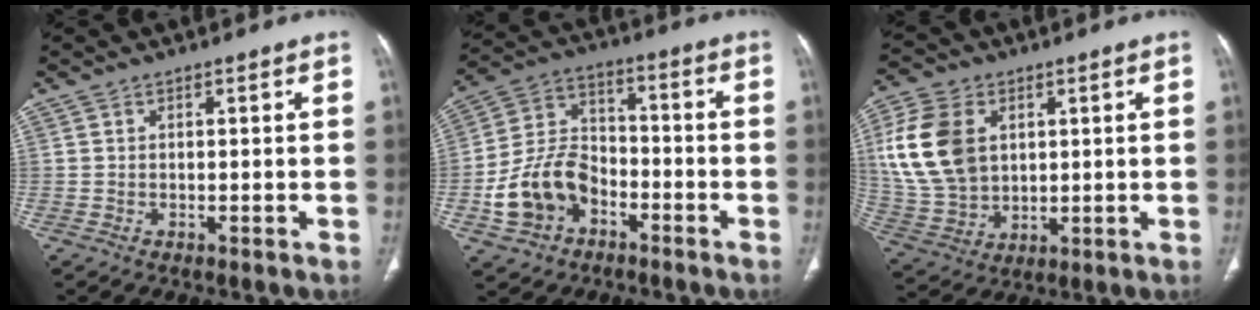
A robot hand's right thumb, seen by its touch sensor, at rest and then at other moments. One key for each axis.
{"total": 13.3, "fx": -5.3, "fy": 9.7, "fz": 7.5, "tx": -0.129, "ty": 0.041, "tz": -0.098}
{"total": 16.2, "fx": 3.9, "fy": 11.5, "fz": 10.7, "tx": -0.210, "ty": -0.004, "tz": 0.084}